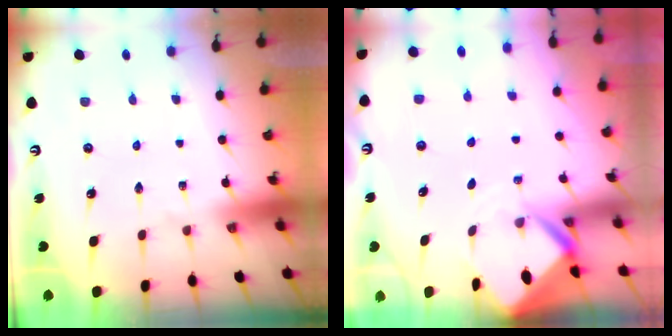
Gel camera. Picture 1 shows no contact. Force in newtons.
{"total": 3.2, "press": 3.2, "slide": 0.2}